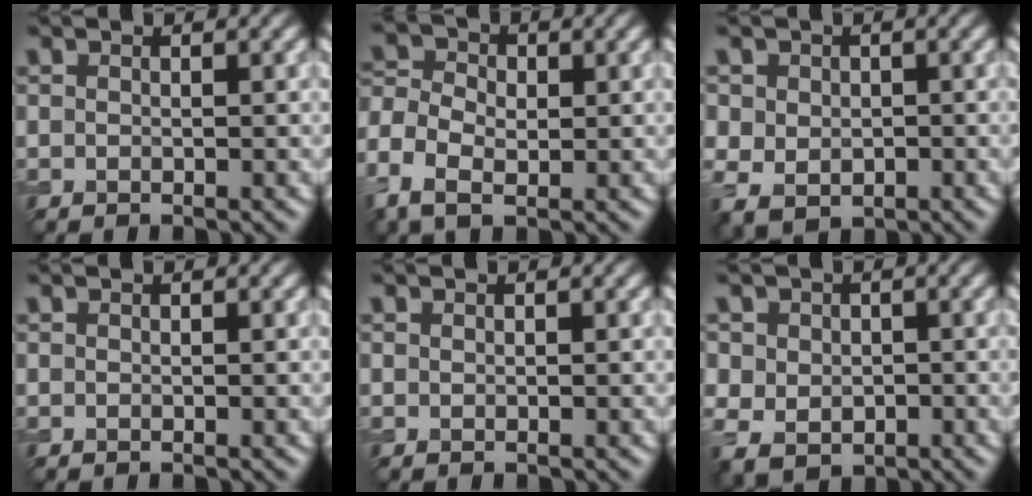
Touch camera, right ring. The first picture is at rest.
{"total": 5.3, "force": [-1.3, 3.8, 3.4], "torque": [-0.089, -0.001, -0.027]}
{"total": 4.1, "force": [0.7, 3.7, 1.6], "torque": [-0.032, 0.003, 0.007]}
{"total": 0.0}
{"total": 0.0}
{"total": 4.9, "force": [0.6, 4.5, 1.9], "torque": [-0.042, 0.007, -0.005]}